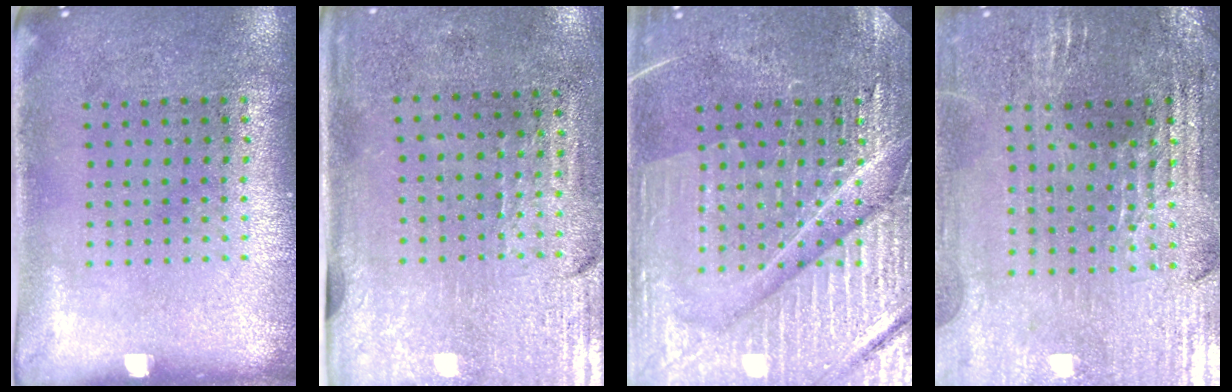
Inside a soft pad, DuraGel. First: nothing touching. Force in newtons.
{"total": 3.1, "press": 2.6, "slide": 1.6}
{"total": 5.2, "press": 5.1, "slide": 0.7}
{"total": 2.8, "press": 2.7, "slide": 0.5}